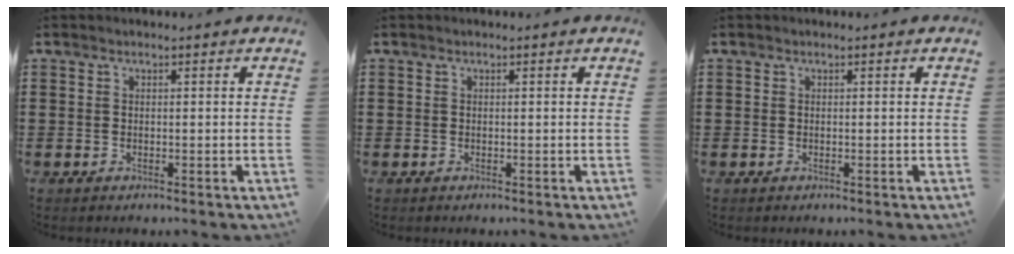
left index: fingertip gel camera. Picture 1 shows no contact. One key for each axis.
{"total": 0.0}
{"total": 0.0}